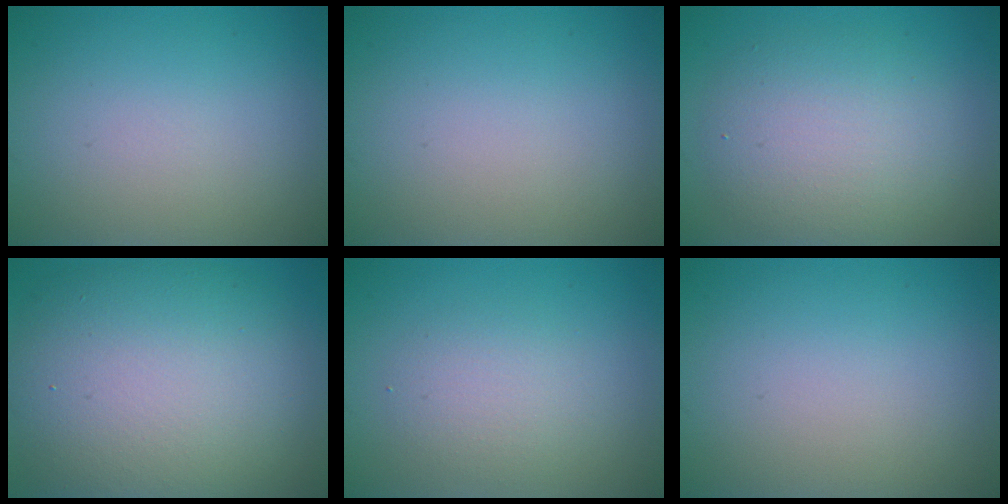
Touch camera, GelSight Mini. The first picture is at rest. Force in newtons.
{"total": 0.0}
{"total": 5.4, "press": 5.4, "slide": 0.3}
{"total": 11.8, "press": 11.7, "slide": 1.0}
{"total": 2.4, "press": 2.4, "slide": 0.1}
{"total": 0.0}